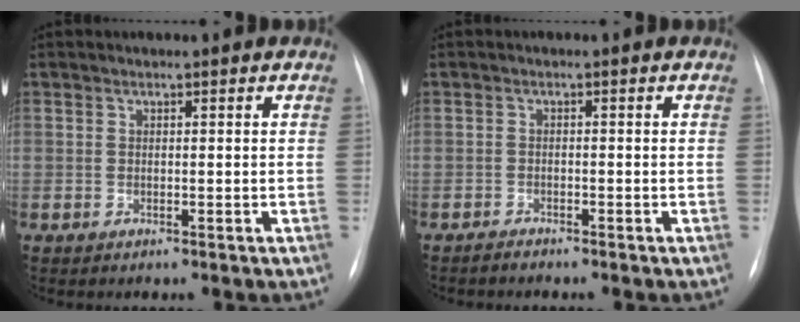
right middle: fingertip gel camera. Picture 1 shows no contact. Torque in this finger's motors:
{"motor_torque": [0.09, -0.08, 0.03, 0.01]}